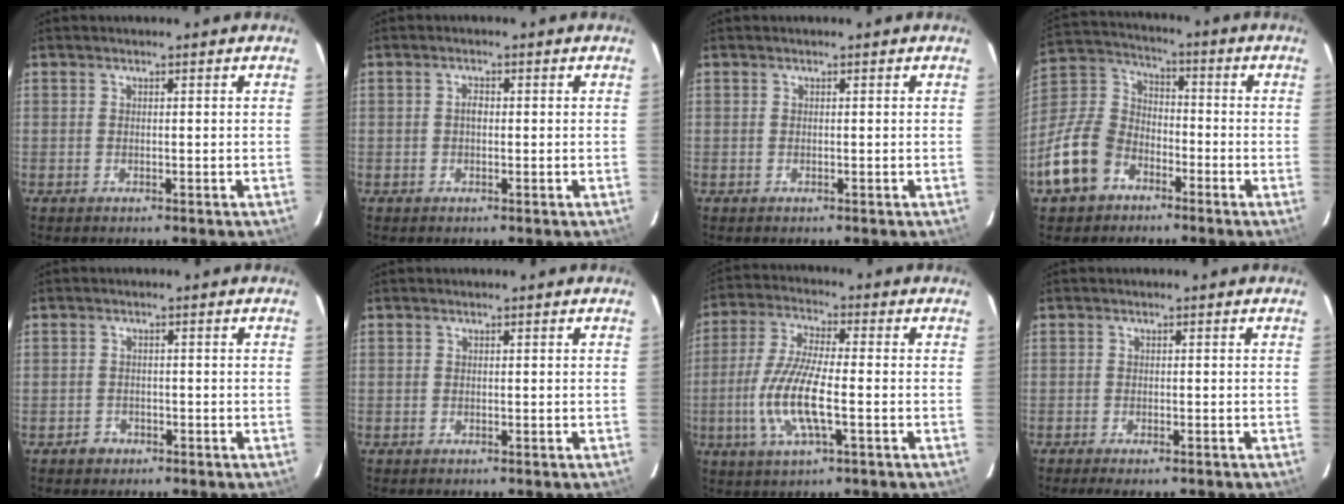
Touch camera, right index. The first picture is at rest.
{"total": 1.3, "force": [-0.1, 0.8, 1.0], "torque": [-0.019, 0.006, -0.003]}
{"total": 0.0}
{"total": 15.3, "force": [-8.0, 11.0, 7.0], "torque": [-0.177, 0.036, -0.142]}
{"total": 2.3, "force": [-1.2, 2.0, 0.2], "torque": [-0.006, 0.006, -0.018]}
{"total": 0.0}
{"total": 11.9, "force": [-2.9, 2.6, 11.2], "torque": [-0.235, -0.009, -0.059]}
{"total": 3.0, "force": [-2.4, 0.6, 1.7], "torque": [-0.038, -0.012, -0.040]}